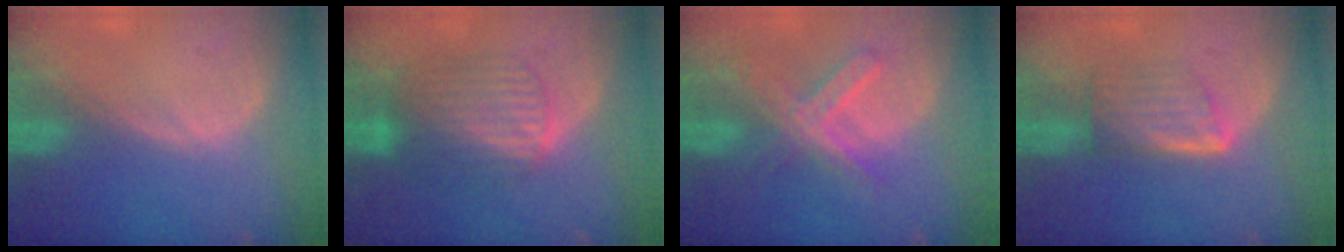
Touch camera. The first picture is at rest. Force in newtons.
{"total": 7.3, "press": 7.3, "slide": 0.3}
{"total": 7.3, "press": 6.3, "slide": 3.8}
{"total": 5.7, "press": 5.1, "slide": 2.5}